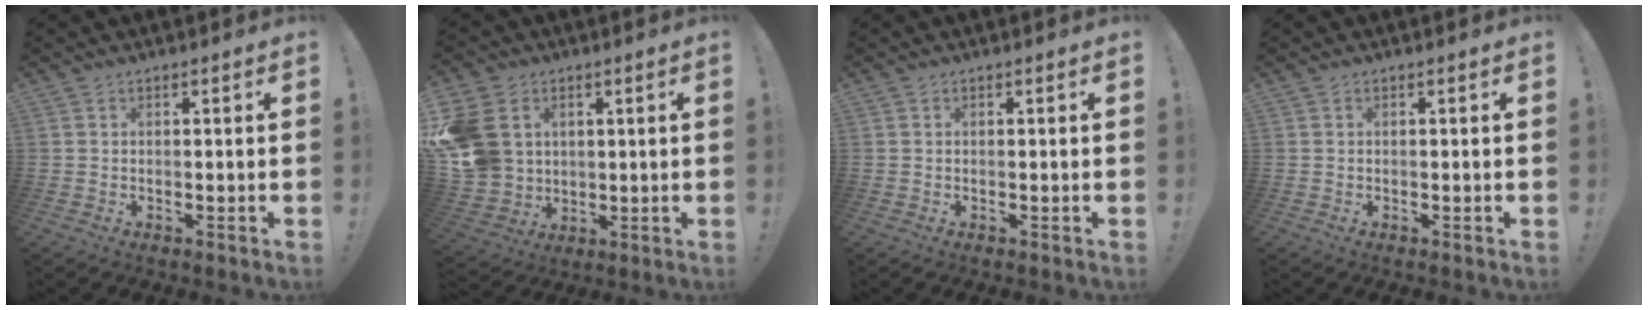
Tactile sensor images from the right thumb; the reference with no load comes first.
{"total": 14.8, "force": [3.4, 12.3, 7.5], "torque": [-0.152, -0.003, 0.079]}
{"total": 0.0}
{"total": 0.0}